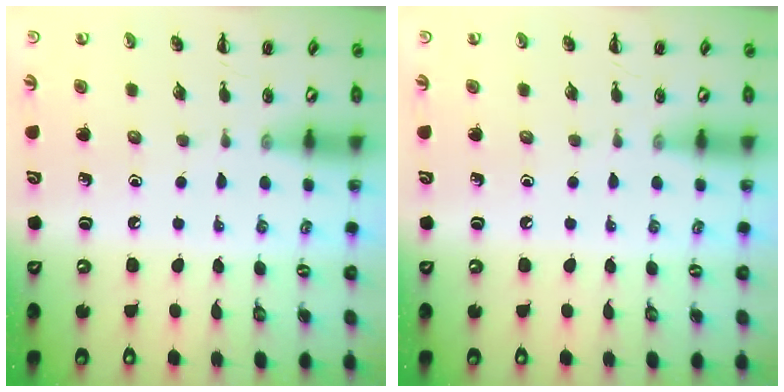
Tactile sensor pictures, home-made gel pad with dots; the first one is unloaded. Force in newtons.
{"total": 0.0}